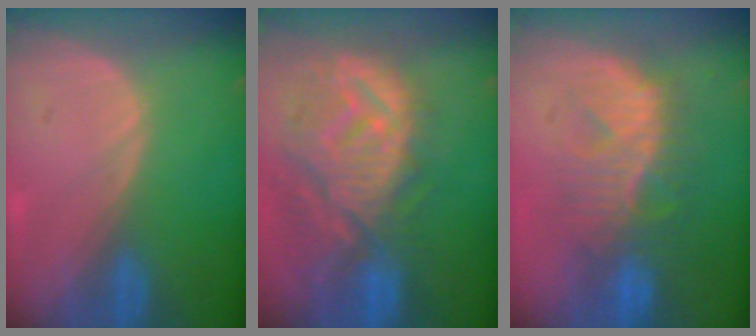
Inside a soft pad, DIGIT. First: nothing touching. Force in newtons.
{"total": 12.6, "press": 11.1, "slide": 5.9}
{"total": 9.0, "press": 8.6, "slide": 2.5}